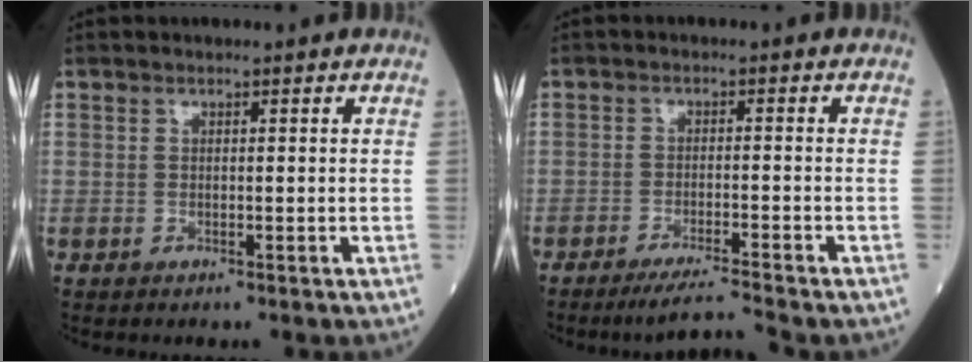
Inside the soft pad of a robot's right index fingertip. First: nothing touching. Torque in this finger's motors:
{"motor_torque": [-0.25, -0.19, 0.11, 0.02]}